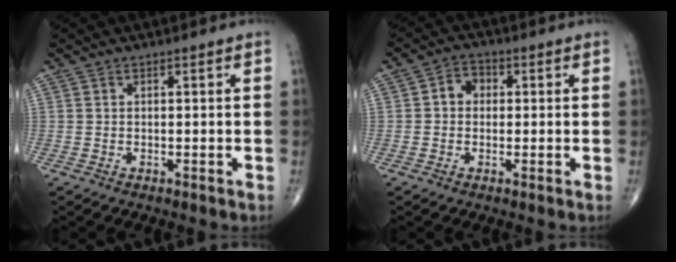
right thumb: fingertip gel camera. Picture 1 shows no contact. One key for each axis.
{"total": 4.0, "fx": 0.3, "fy": 3.3, "fz": 2.2, "tx": -0.018, "ty": 0.015, "tz": -0.004}